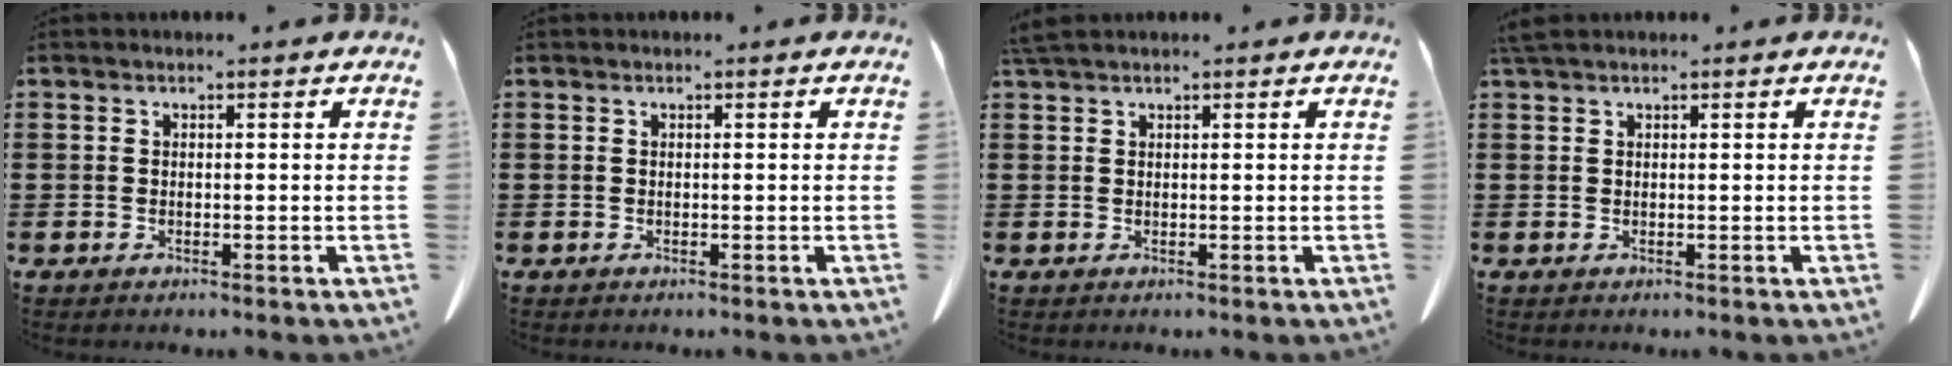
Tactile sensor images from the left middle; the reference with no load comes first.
{"total": 0.0}
{"total": 1.5, "force": [1.3, 0.1, 0.8], "torque": [-0.020, -0.002, 0.026]}
{"total": 1.2, "force": [0.9, 0.1, 0.7], "torque": [-0.018, -0.001, 0.019]}